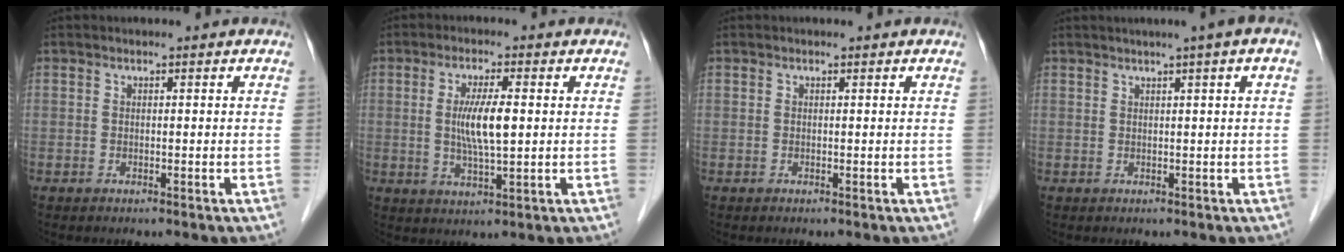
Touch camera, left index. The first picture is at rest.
{"total": 6.4, "force": [0.5, 0.8, 6.3], "torque": [-0.121, -0.005, 0.008]}
{"total": 0.0}
{"total": 3.4, "force": [1.7, -0.5, 3.0], "torque": [-0.041, 0.012, 0.025]}